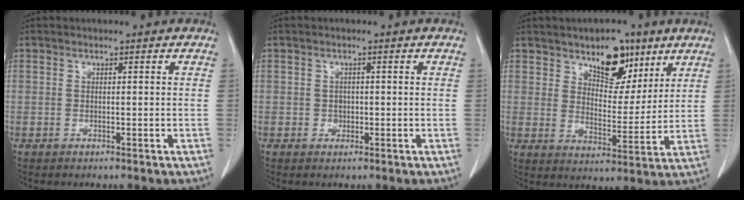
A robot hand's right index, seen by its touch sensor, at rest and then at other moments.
{"total": 1.2, "force": [-0.1, 1.1, 0.5], "torque": [-0.004, 0.005, 0.003]}
{"total": 9.2, "force": [5.9, 4.6, 5.4], "torque": [-0.078, -0.001, 0.097]}